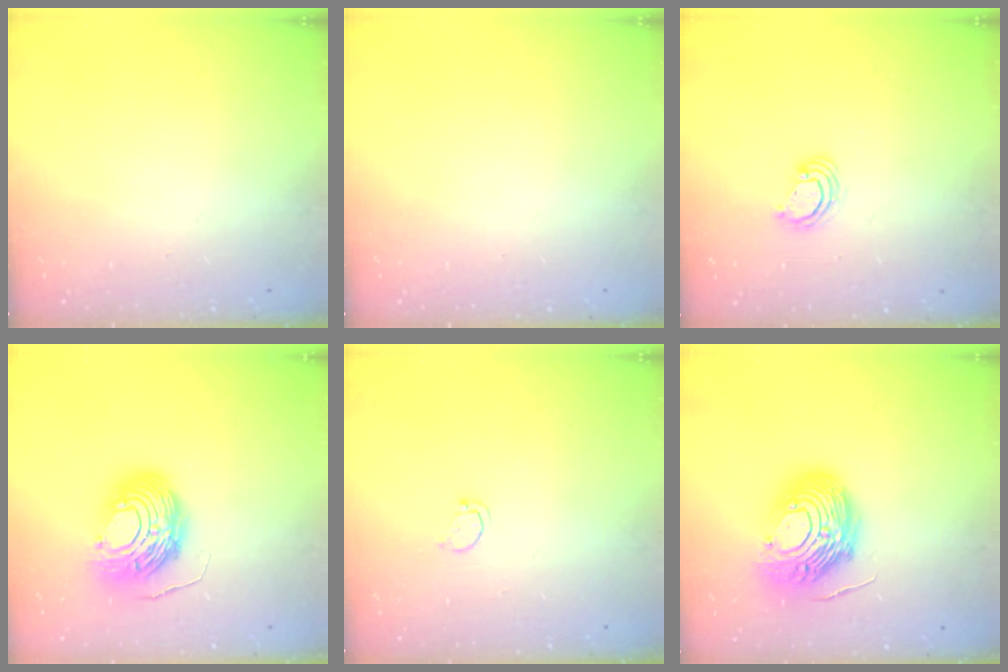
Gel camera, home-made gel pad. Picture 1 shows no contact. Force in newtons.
{"total": 0.0}
{"total": 3.8, "press": 3.8, "slide": 0.2}
{"total": 13.1, "press": 13.1, "slide": 1.3}
{"total": 1.7, "press": 1.7, "slide": 0.2}
{"total": 16.8, "press": 16.7, "slide": 1.9}